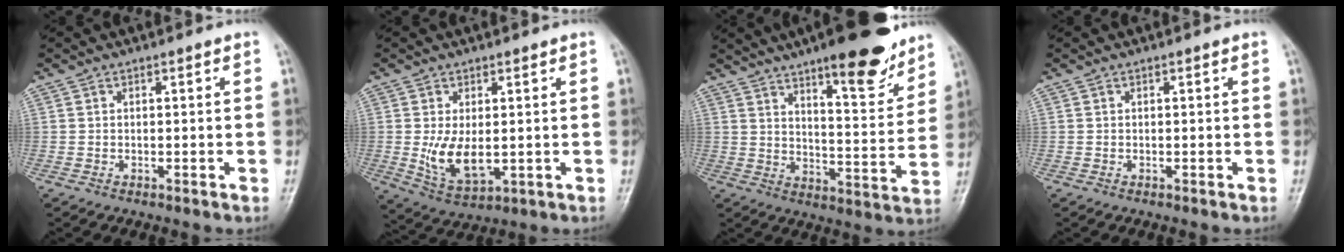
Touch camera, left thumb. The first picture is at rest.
{"total": 7.7, "force": [0.1, 4.3, 6.4], "torque": [-0.107, -0.020, 0.016]}
{"total": 17.2, "force": [11.9, 4.6, 11.6], "torque": [-0.130, -0.071, 0.178]}
{"total": 0.0}